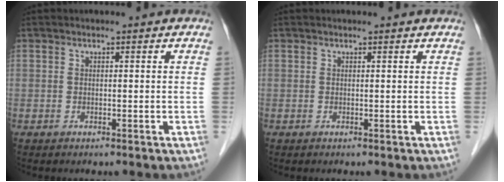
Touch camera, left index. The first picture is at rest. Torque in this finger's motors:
{"motor_torque": [0.08, -0.03, -0.03, -0.02]}